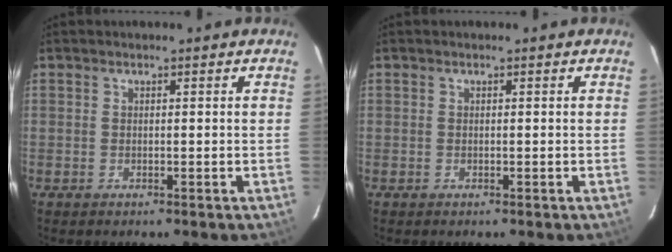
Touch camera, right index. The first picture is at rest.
{"total": 0.0}